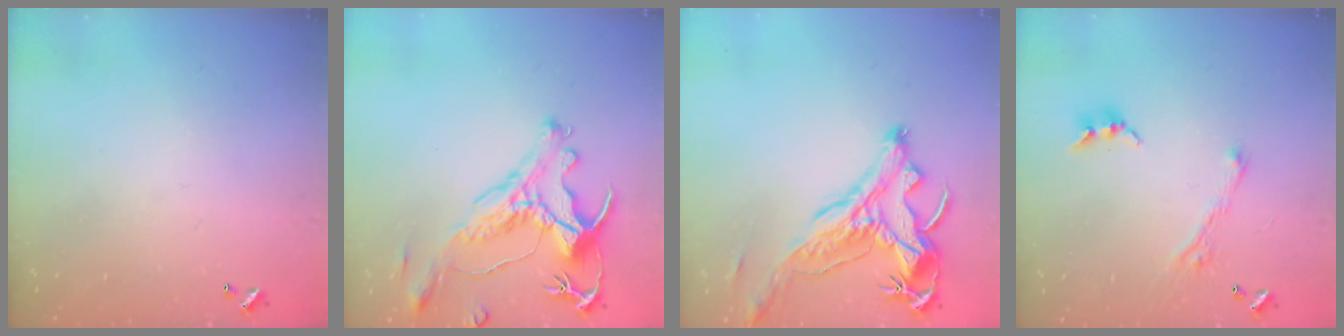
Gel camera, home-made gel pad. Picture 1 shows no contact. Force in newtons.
{"total": 1.9, "press": 1.4, "slide": 1.2}
{"total": 2.9, "press": 2.5, "slide": 1.3}
{"total": 3.7, "press": 3.6, "slide": 0.7}